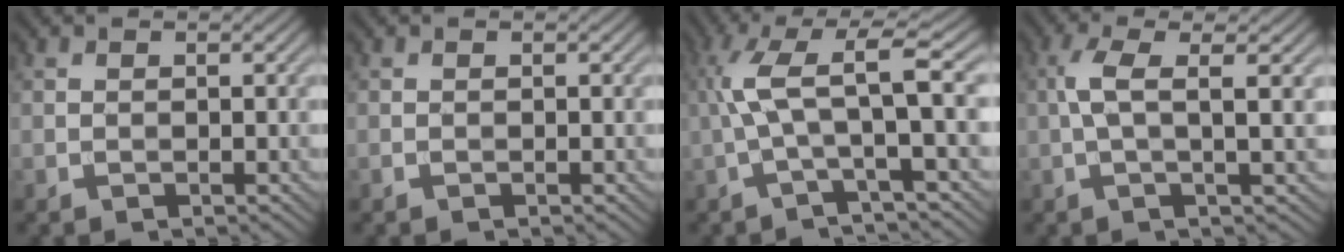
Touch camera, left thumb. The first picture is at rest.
{"total": 0.0}
{"total": 7.4, "force": [-0.2, 0.8, 7.3], "torque": [-0.147, 0.020, -0.012]}
{"total": 4.4, "force": [0.6, 0.9, 4.3], "torque": [-0.084, 0.011, 0.007]}